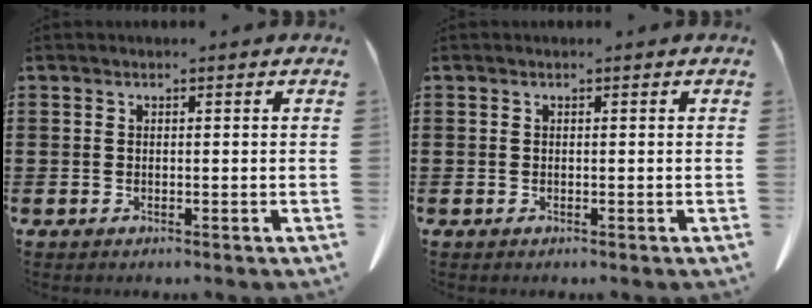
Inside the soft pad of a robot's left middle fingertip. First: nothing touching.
{"total": 0.0}